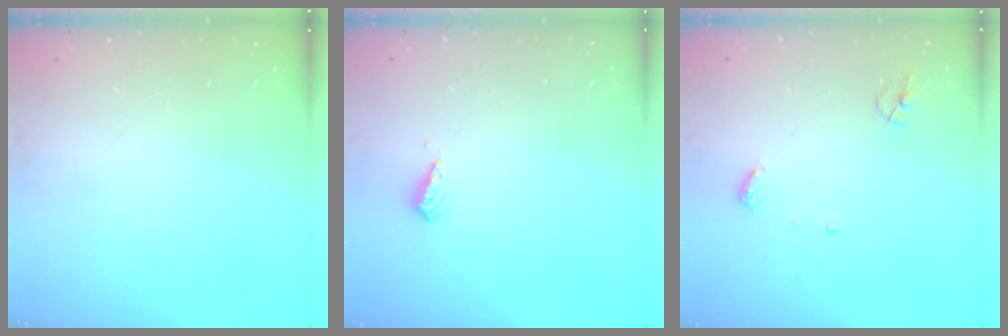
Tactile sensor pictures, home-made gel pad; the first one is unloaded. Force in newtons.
{"total": 2.8, "press": 2.8, "slide": 0.7}
{"total": 4.7, "press": 4.6, "slide": 0.5}